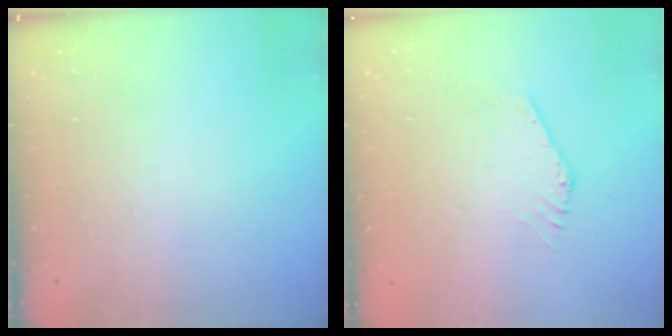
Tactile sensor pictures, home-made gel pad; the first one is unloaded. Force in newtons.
{"total": 1.6, "press": 1.6, "slide": 0.1}